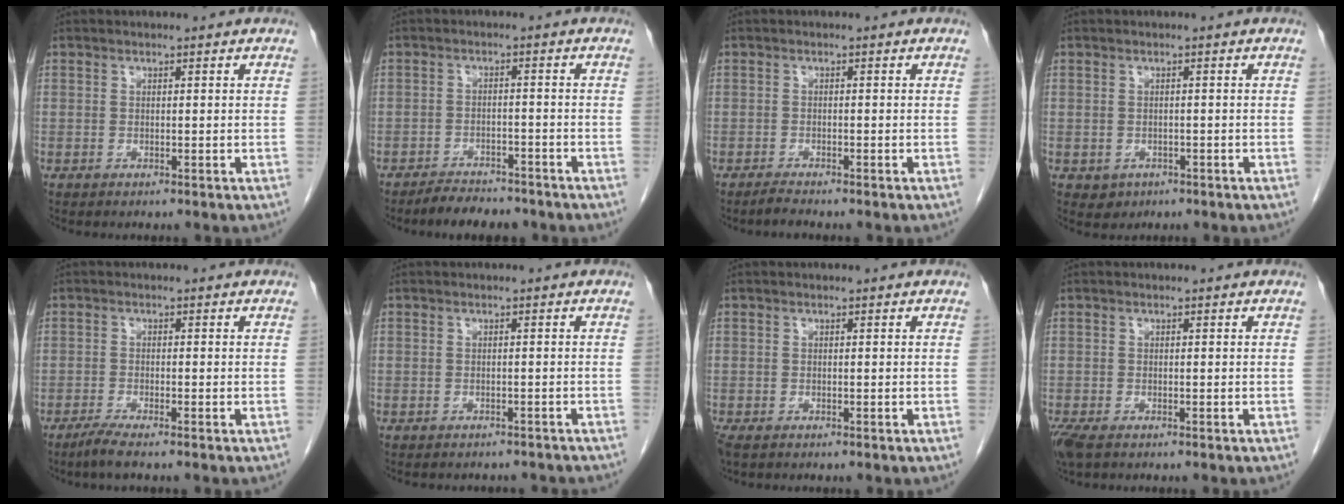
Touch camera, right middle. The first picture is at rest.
{"total": 5.8, "force": [-5.1, 2.0, 1.7], "torque": [-0.026, -0.004, -0.077]}
{"total": 1.4, "force": [-1.3, -0.2, 0.5], "torque": [-0.017, -0.005, -0.025]}
{"total": 2.0, "force": [-0.8, 1.7, 0.5], "torque": [-0.005, 0.005, -0.002]}
{"total": 2.5, "force": [-2.0, -0.2, 1.5], "torque": [-0.039, -0.007, -0.043]}
{"total": 6.9, "force": [-6.2, 2.4, 1.7], "torque": [-0.019, 0.002, -0.062]}
{"total": 2.2, "force": [-1.6, 1.1, 1.2], "torque": [-0.029, -0.007, -0.025]}
{"total": 4.1, "force": [-2.7, 1.7, 2.5], "torque": [-0.059, -0.014, -0.047]}